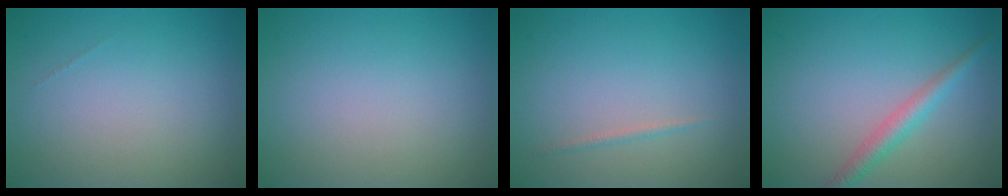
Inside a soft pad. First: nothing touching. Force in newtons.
{"total": 0.0}
{"total": 0.6, "press": 0.6, "slide": 0.1}
{"total": 2.3, "press": 2.3, "slide": 0.1}